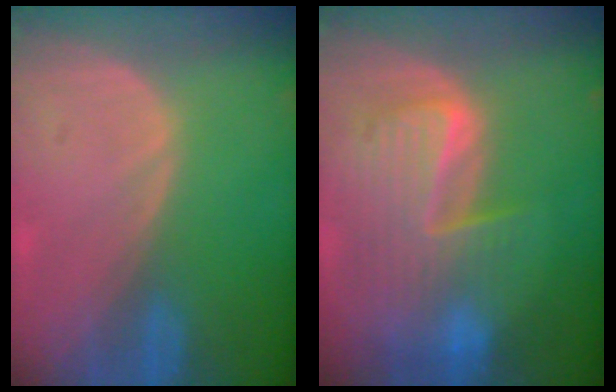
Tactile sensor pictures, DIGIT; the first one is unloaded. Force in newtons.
{"total": 9.8, "press": 8.4, "slide": 4.9}